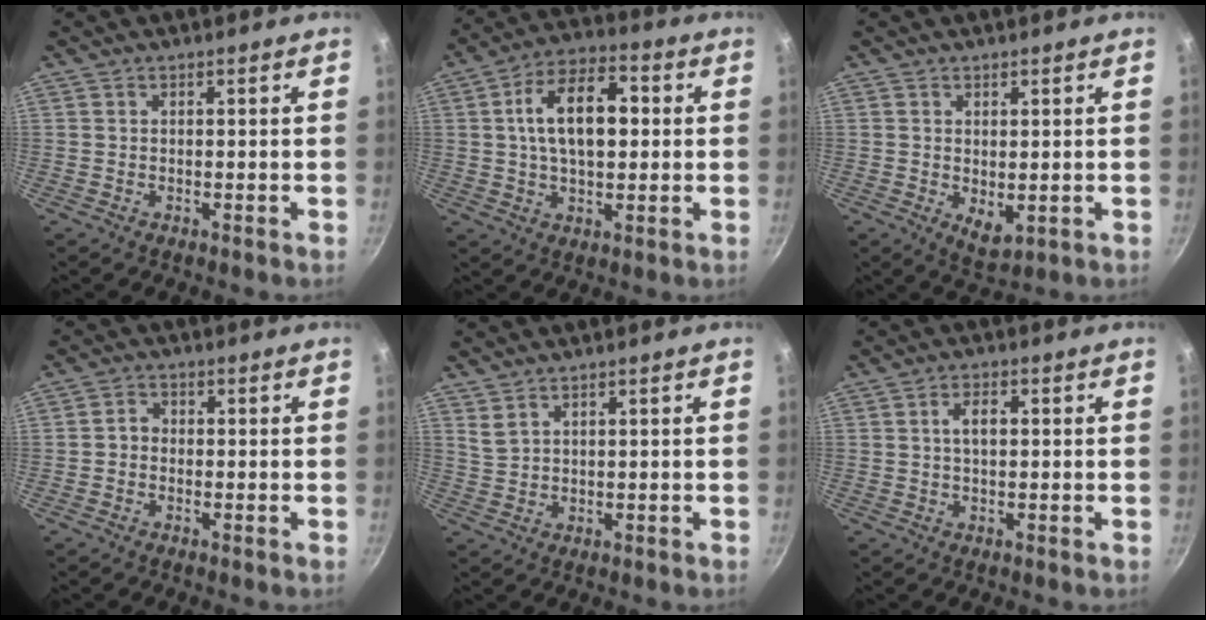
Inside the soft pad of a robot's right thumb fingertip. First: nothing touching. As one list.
[{"total": 14.3, "force": [1.9, 8.2, 11.6], "torque": [-0.169, 0.021, 0.024]}, {"total": 4.4, "force": [0.1, 2.6, 3.5], "torque": [-0.049, -0.014, 0.009]}, {"total": 2.4, "force": [-0.6, 2.0, 1.2], "torque": [-0.015, 0.014, -0.018]}, {"total": 2.3, "force": [1.8, 1.2, 1.0], "torque": [-0.017, -0.009, 0.042]}, {"total": 3.4, "force": [0.5, 2.0, 2.7], "torque": [-0.042, 0.011, 0.008]}]